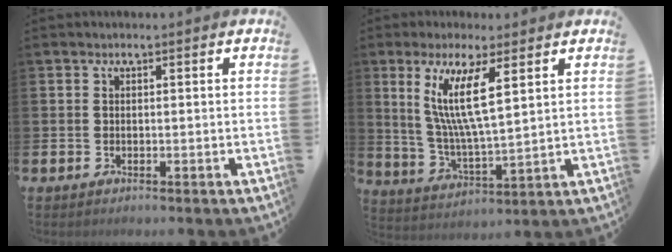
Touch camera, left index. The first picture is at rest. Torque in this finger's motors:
{"motor_torque": [2.14, 0.00, 1.05, 0.21]}